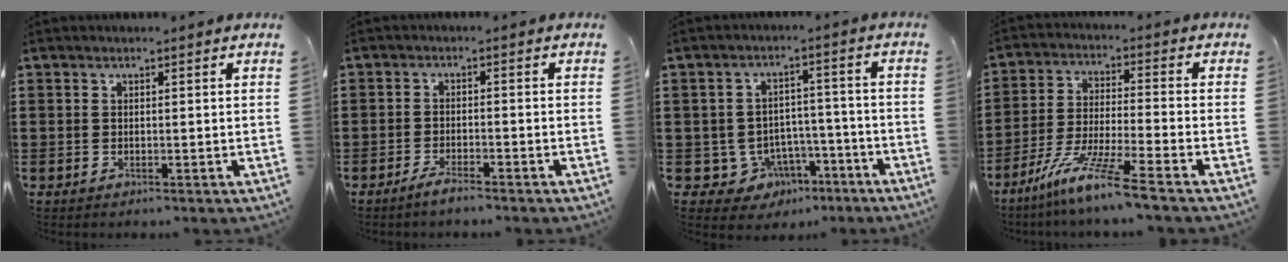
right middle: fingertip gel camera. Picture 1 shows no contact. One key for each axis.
{"total": 2.3, "fx": -1.8, "fy": 0.2, "fz": 1.3, "tx": -0.022, "ty": 0.002, "tz": -0.034}
{"total": 5.2, "fx": -3.0, "fy": 4.1, "fz": 1.3, "tx": -0.042, "ty": 0.012, "tz": -0.057}
{"total": 9.1, "fx": -7.2, "fy": -0.5, "fz": 5.7, "tx": -0.122, "ty": -0.016, "tz": -0.144}